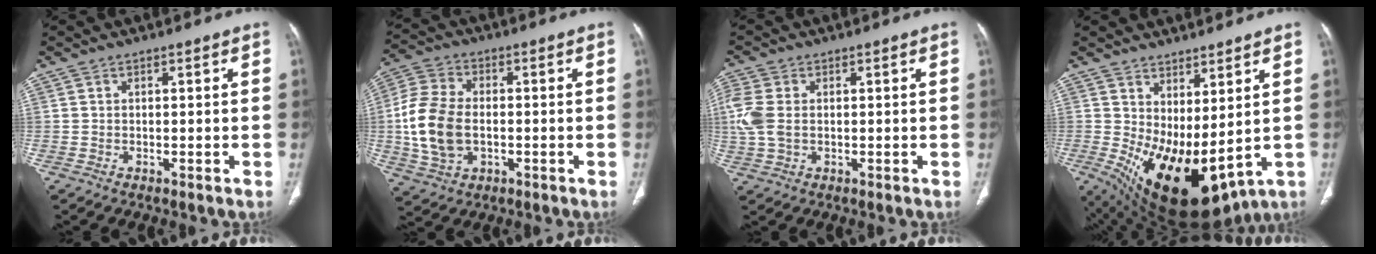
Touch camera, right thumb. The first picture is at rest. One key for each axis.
{"total": 13.3, "fx": -1.2, "fy": 8.8, "fz": 9.8, "tx": -0.204, "ty": 0.010, "tz": -0.022}
{"total": 7.1, "fx": 0.6, "fy": 4.7, "fz": 5.2, "tx": -0.150, "ty": 0.010, "tz": 0.015}
{"total": 16.2, "fx": 0.9, "fy": 7.2, "fz": 14.4, "tx": -0.246, "ty": -0.030, "tz": 0.047}